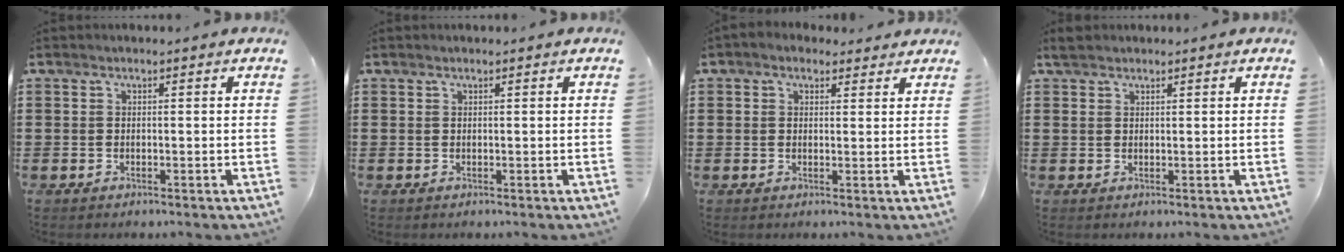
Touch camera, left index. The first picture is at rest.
{"total": 0.0}
{"total": 2.0, "force": [1.5, 1.2, 0.5], "torque": [-0.007, 0.005, 0.026]}
{"total": 1.7, "force": [1.5, 0.8, 0.5], "torque": [-0.014, 0.006, 0.028]}